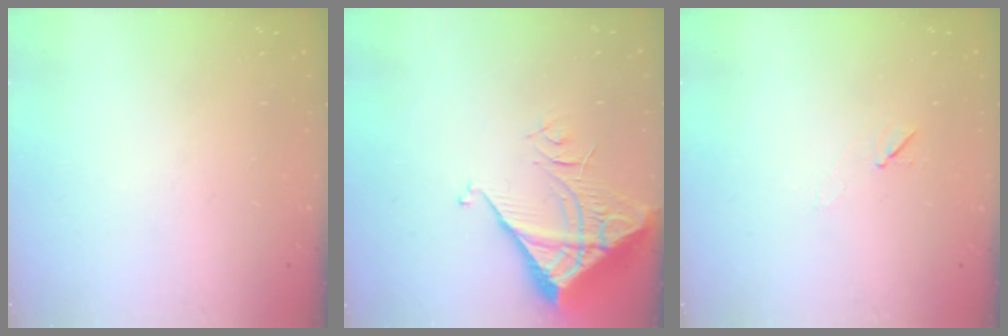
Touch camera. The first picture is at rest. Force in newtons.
{"total": 7.5, "press": 7.4, "slide": 1.0}
{"total": 4.8, "press": 4.4, "slide": 2.0}